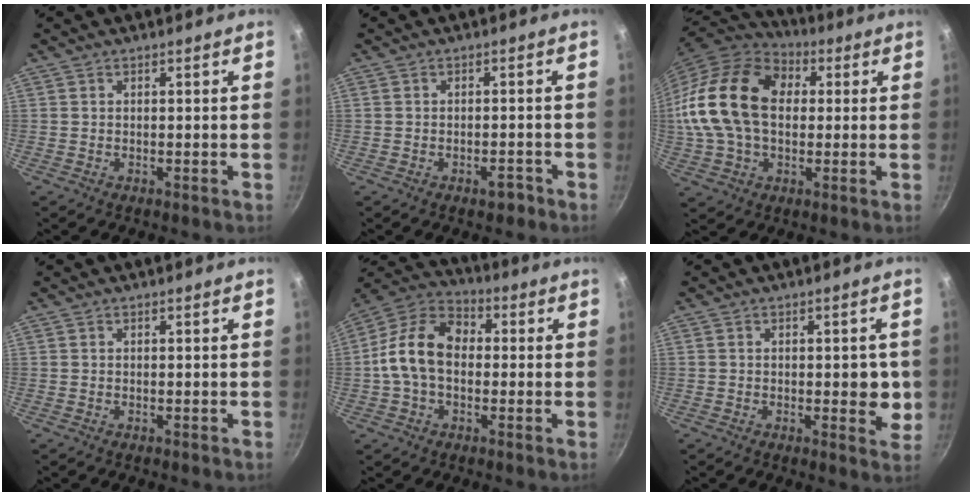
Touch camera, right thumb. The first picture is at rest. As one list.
[{"total": 2.4, "force": [-1.6, 1.2, 1.3], "torque": [-0.007, 0.020, -0.015]}, {"total": 22.8, "force": [2.8, 15.8, 16.2], "torque": [-0.309, 0.034, 0.042]}, {"total": 0.0}, {"total": 13.1, "force": [-0.3, 9.2, 9.3], "torque": [-0.142, 0.037, -0.028]}, {"total": 5.8, "force": [-0.2, 2.7, 5.1], "torque": [-0.039, -0.009, -0.004]}]